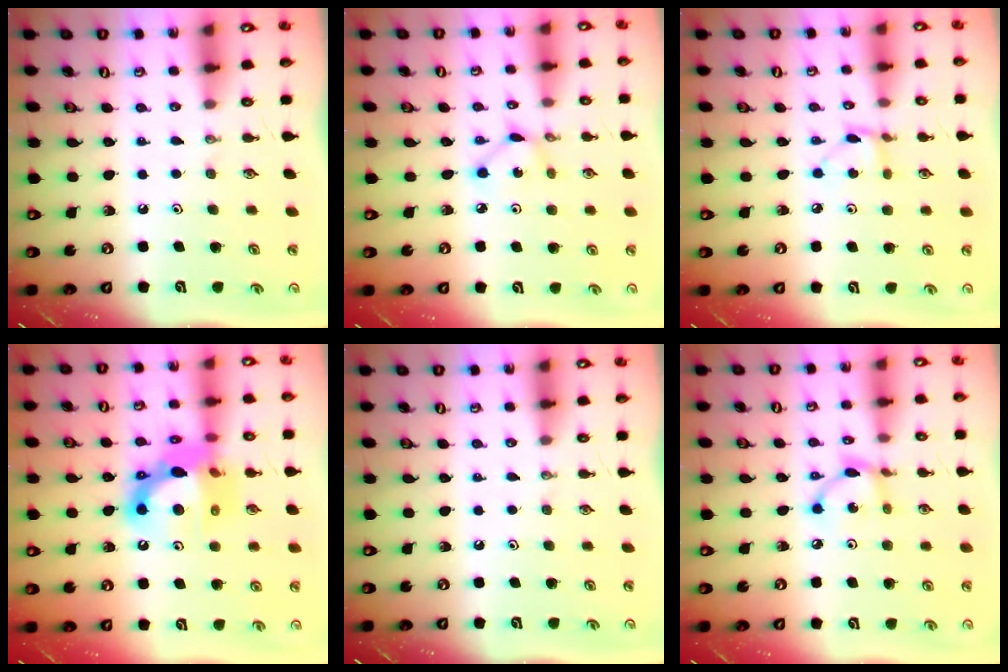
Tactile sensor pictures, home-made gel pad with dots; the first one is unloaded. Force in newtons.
{"total": 2.9, "press": 2.9, "slide": 0.1}
{"total": 4.0, "press": 3.9, "slide": 0.4}
{"total": 15.0, "press": 14.9, "slide": 1.9}
{"total": 0.0}
{"total": 7.0, "press": 7.0, "slide": 0.4}